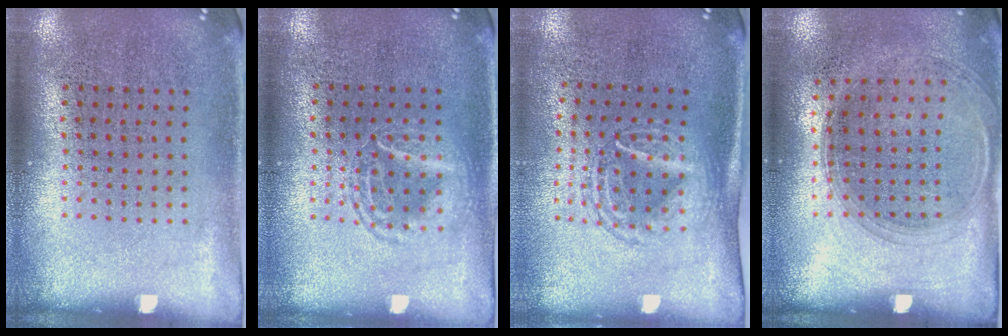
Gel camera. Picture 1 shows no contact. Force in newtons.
{"total": 1.2, "press": 1.1, "slide": 0.2}
{"total": 1.6, "press": 1.3, "slide": 0.9}
{"total": 1.4, "press": 1.2, "slide": 0.6}